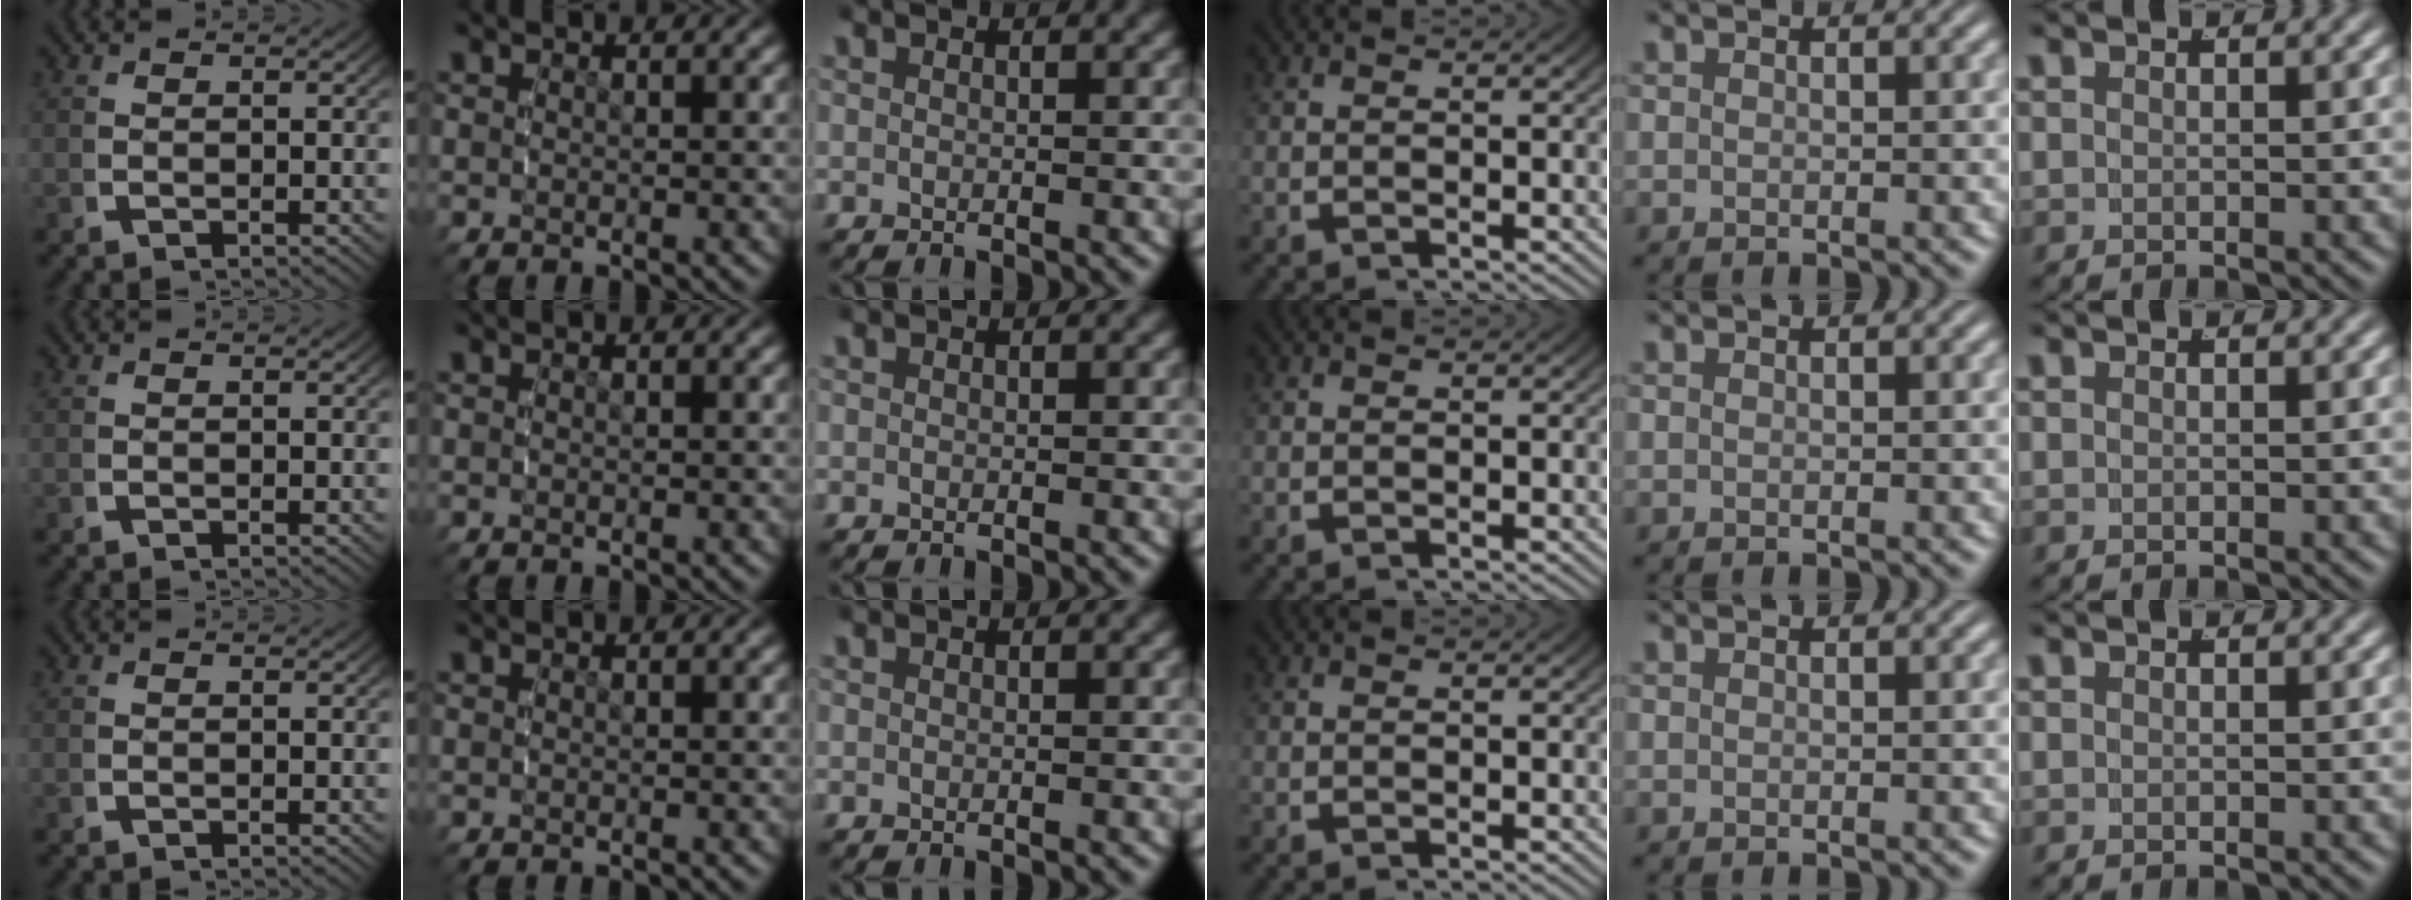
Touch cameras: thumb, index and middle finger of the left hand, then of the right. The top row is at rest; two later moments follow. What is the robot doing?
{"motion": "reach", "object": "glasses case"}